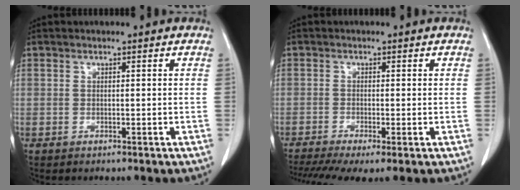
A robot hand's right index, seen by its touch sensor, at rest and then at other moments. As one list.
[{"total": 7.7, "force": [-5.0, 1.6, 5.6], "torque": [-0.099, -0.012, -0.086]}]